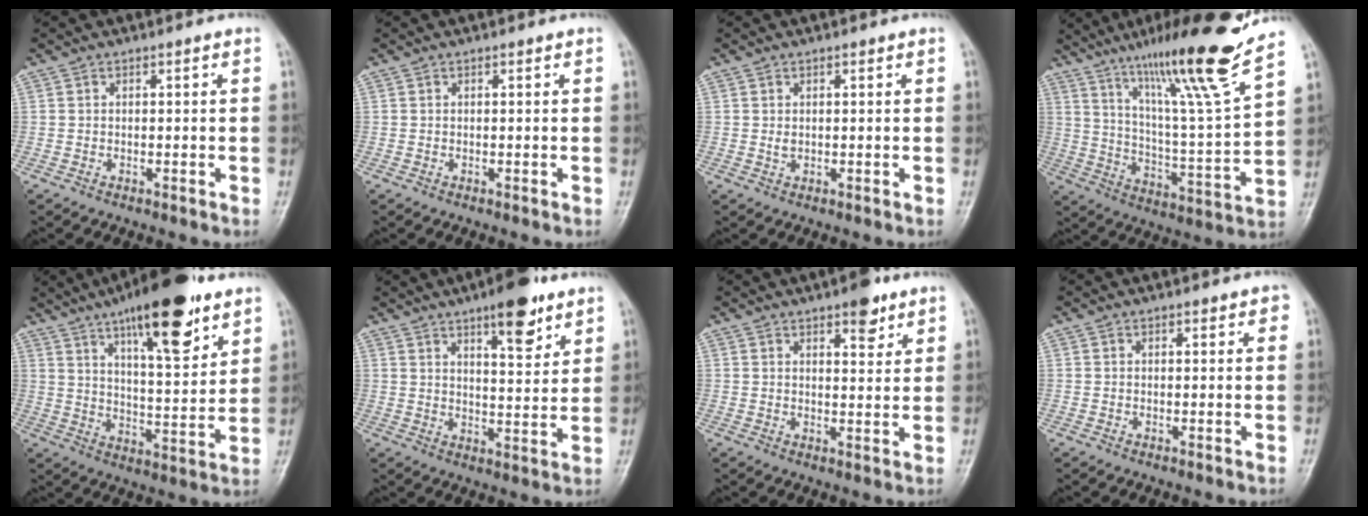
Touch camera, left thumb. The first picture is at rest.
{"total": 0.0}
{"total": 1.1, "force": [0.4, 0.7, 0.8], "torque": [-0.011, -0.004, 0.011]}
{"total": 21.0, "force": [14.8, 0.1, 14.9], "torque": [-0.217, -0.074, 0.246]}
{"total": 19.4, "force": [11.7, 5.8, 14.3], "torque": [-0.190, -0.050, 0.187]}
{"total": 10.5, "force": [6.6, 3.4, 7.4], "torque": [-0.086, -0.037, 0.097]}
{"total": 5.6, "force": [3.6, 2.2, 3.6], "torque": [-0.031, -0.019, 0.048]}
{"total": 1.4, "force": [0.9, 0.8, 0.8], "torque": [0.001, -0.002, 0.007]}